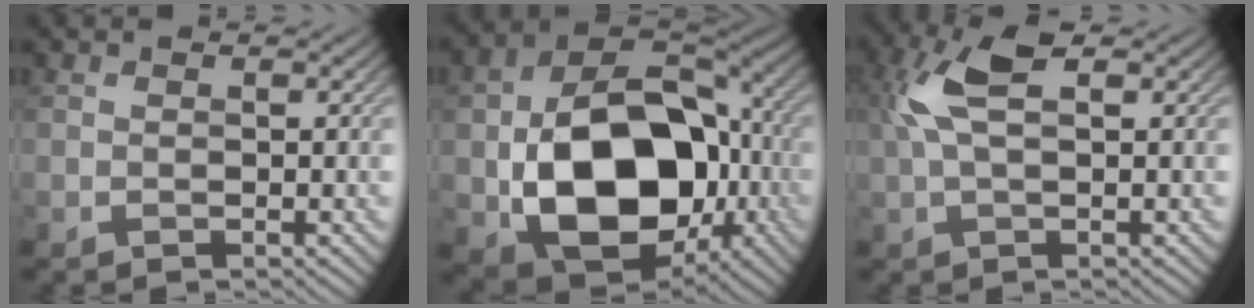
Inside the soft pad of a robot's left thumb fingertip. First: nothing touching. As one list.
[{"total": 17.5, "force": [-3.6, 12.1, 12.1], "torque": [-0.210, -0.031, -0.059]}, {"total": 6.1, "force": [1.8, 2.4, 5.3], "torque": [-0.125, 0.013, 0.028]}]